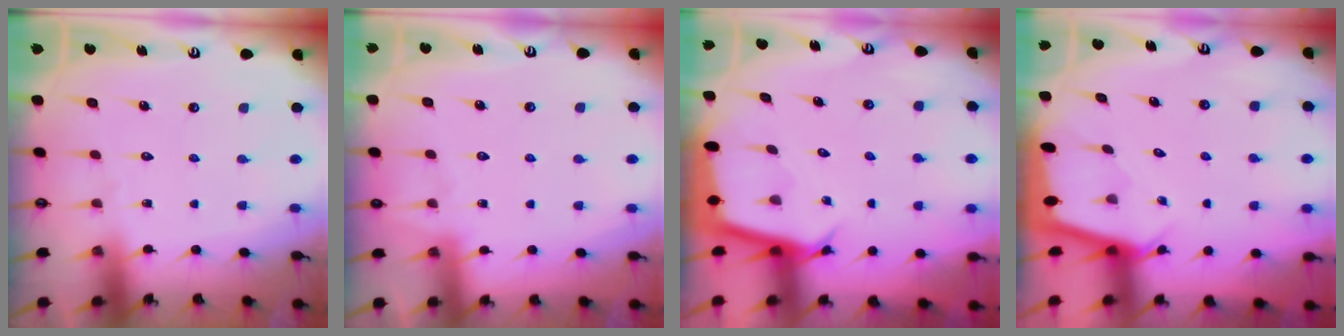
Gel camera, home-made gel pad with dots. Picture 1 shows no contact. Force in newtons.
{"total": 2.5, "press": 2.5, "slide": 0.4}
{"total": 3.0, "press": 3.0, "slide": 0.2}
{"total": 2.3, "press": 2.3, "slide": 0.1}